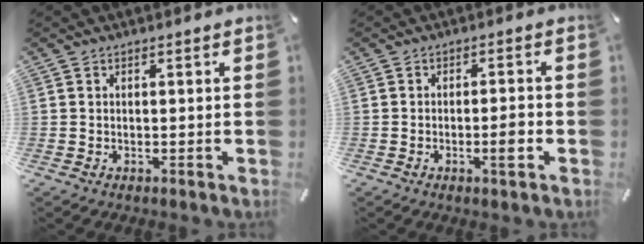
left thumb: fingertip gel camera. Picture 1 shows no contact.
{"total": 4.4, "force": [-1.4, 1.1, 4.1], "torque": [-0.066, 0.007, -0.023]}